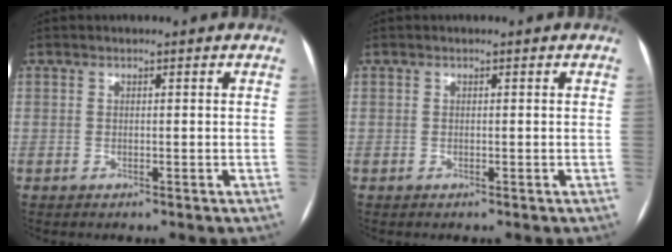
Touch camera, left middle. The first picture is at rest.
{"total": 0.0}